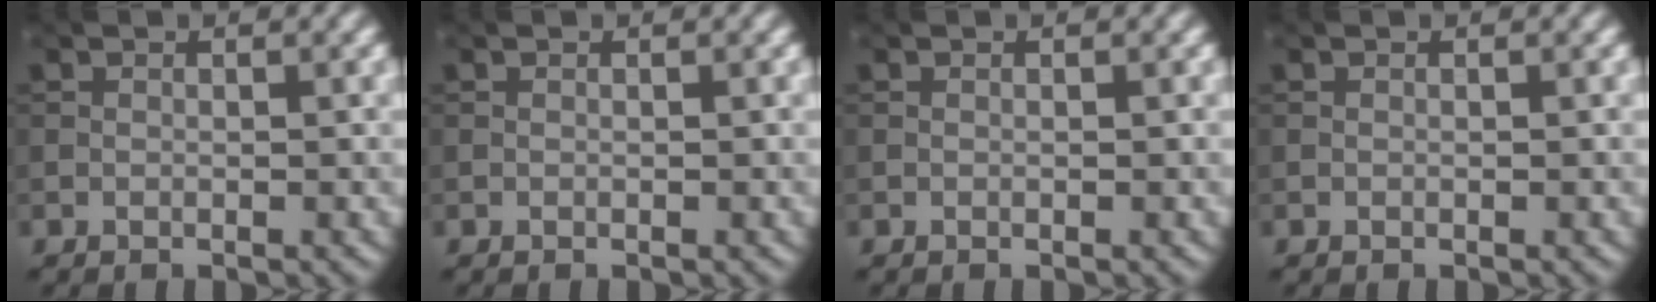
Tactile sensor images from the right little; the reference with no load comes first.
{"total": 0.0}
{"total": 0.0}
{"total": 0.0}